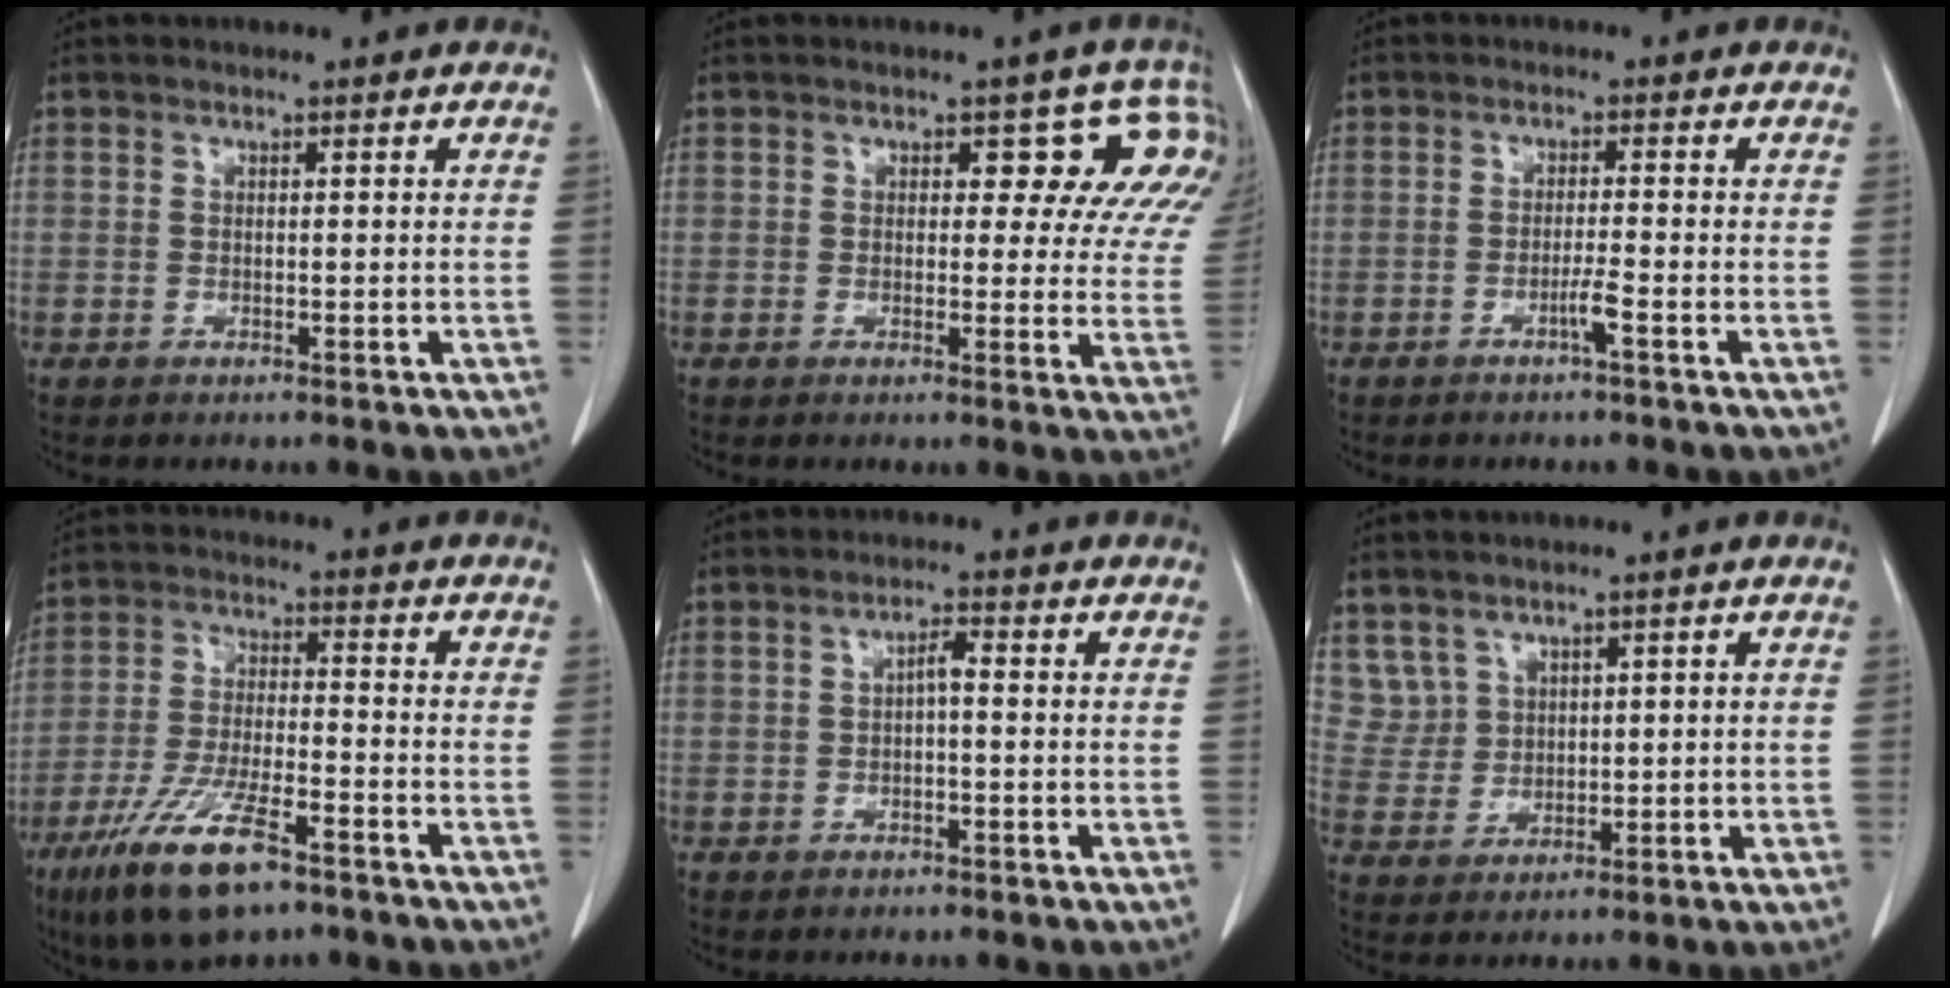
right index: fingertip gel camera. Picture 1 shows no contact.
{"total": 8.3, "force": [5.4, 4.6, 4.2], "torque": [-0.026, 0.006, 0.032]}
{"total": 2.1, "force": [-1.2, -0.4, 1.7], "torque": [-0.032, -0.002, -0.023]}
{"total": 12.7, "force": [-8.0, 2.9, 9.4], "torque": [-0.191, -0.021, -0.141]}
{"total": 1.9, "force": [-0.2, 0.5, 1.8], "torque": [-0.031, 0.005, -0.004]}
{"total": 4.9, "force": [3.1, 3.8, -0.1], "torque": [0.010, 0.005, 0.073]}